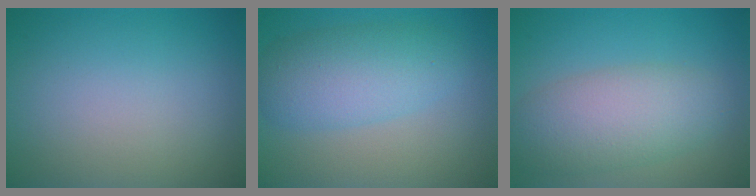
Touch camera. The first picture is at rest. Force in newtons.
{"total": 5.2, "press": 5.2, "slide": 0.1}
{"total": 5.7, "press": 5.7, "slide": 0.1}